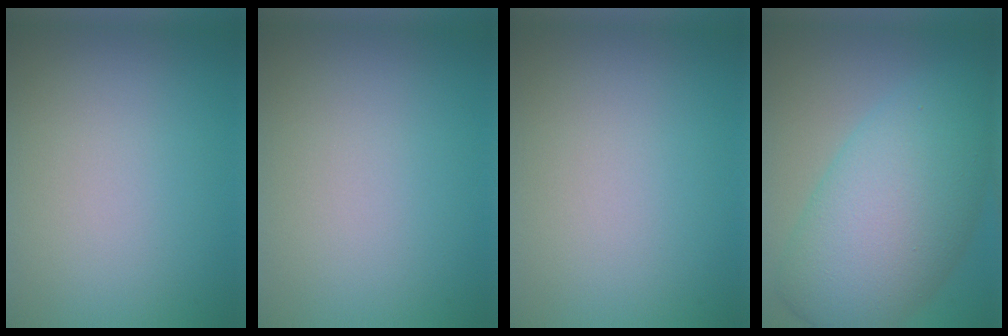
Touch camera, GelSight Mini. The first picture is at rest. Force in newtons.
{"total": 0.0}
{"total": 0.0}
{"total": 11.1, "press": 11.1, "slide": 0.1}